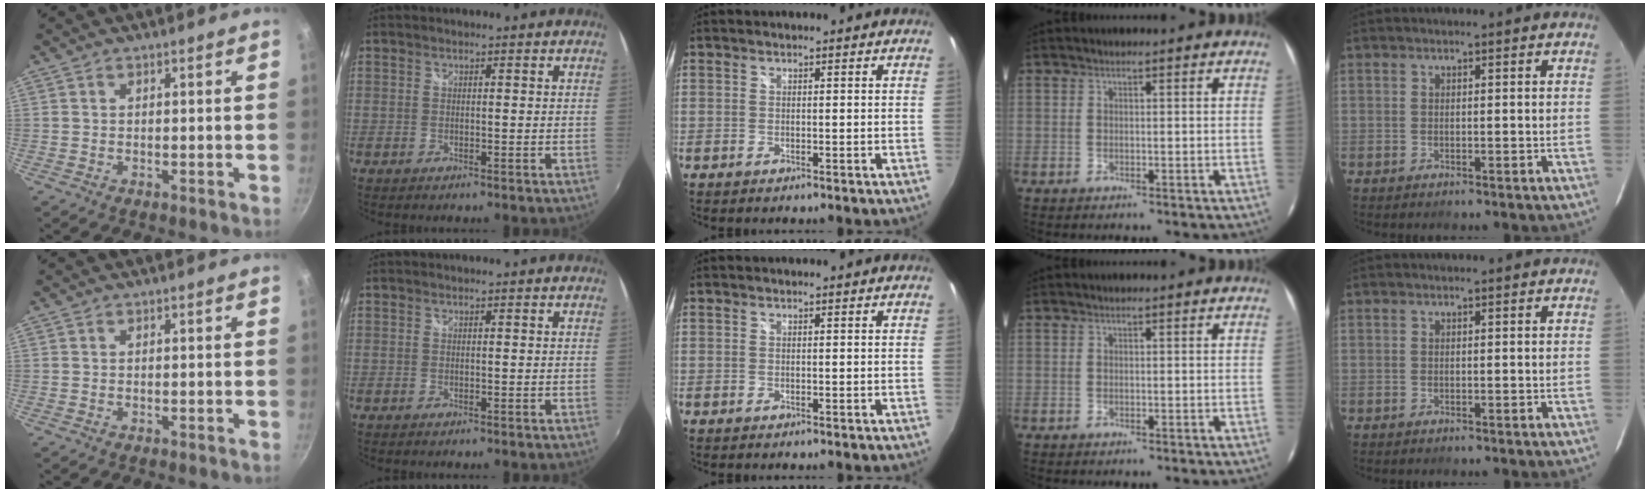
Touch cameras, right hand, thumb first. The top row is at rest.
{}